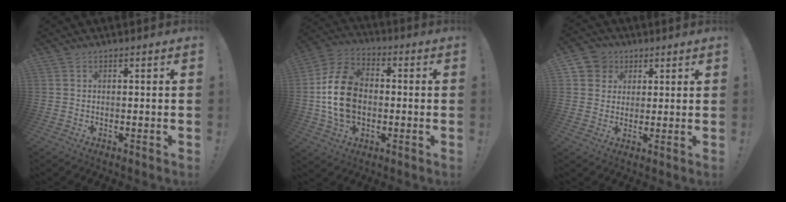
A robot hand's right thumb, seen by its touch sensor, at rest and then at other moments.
{"total": 17.2, "force": [-1.0, 12.8, 11.4], "torque": [-0.200, 0.015, -0.017]}
{"total": 6.5, "force": [2.3, 5.9, 1.3], "torque": [-0.024, -0.010, 0.048]}